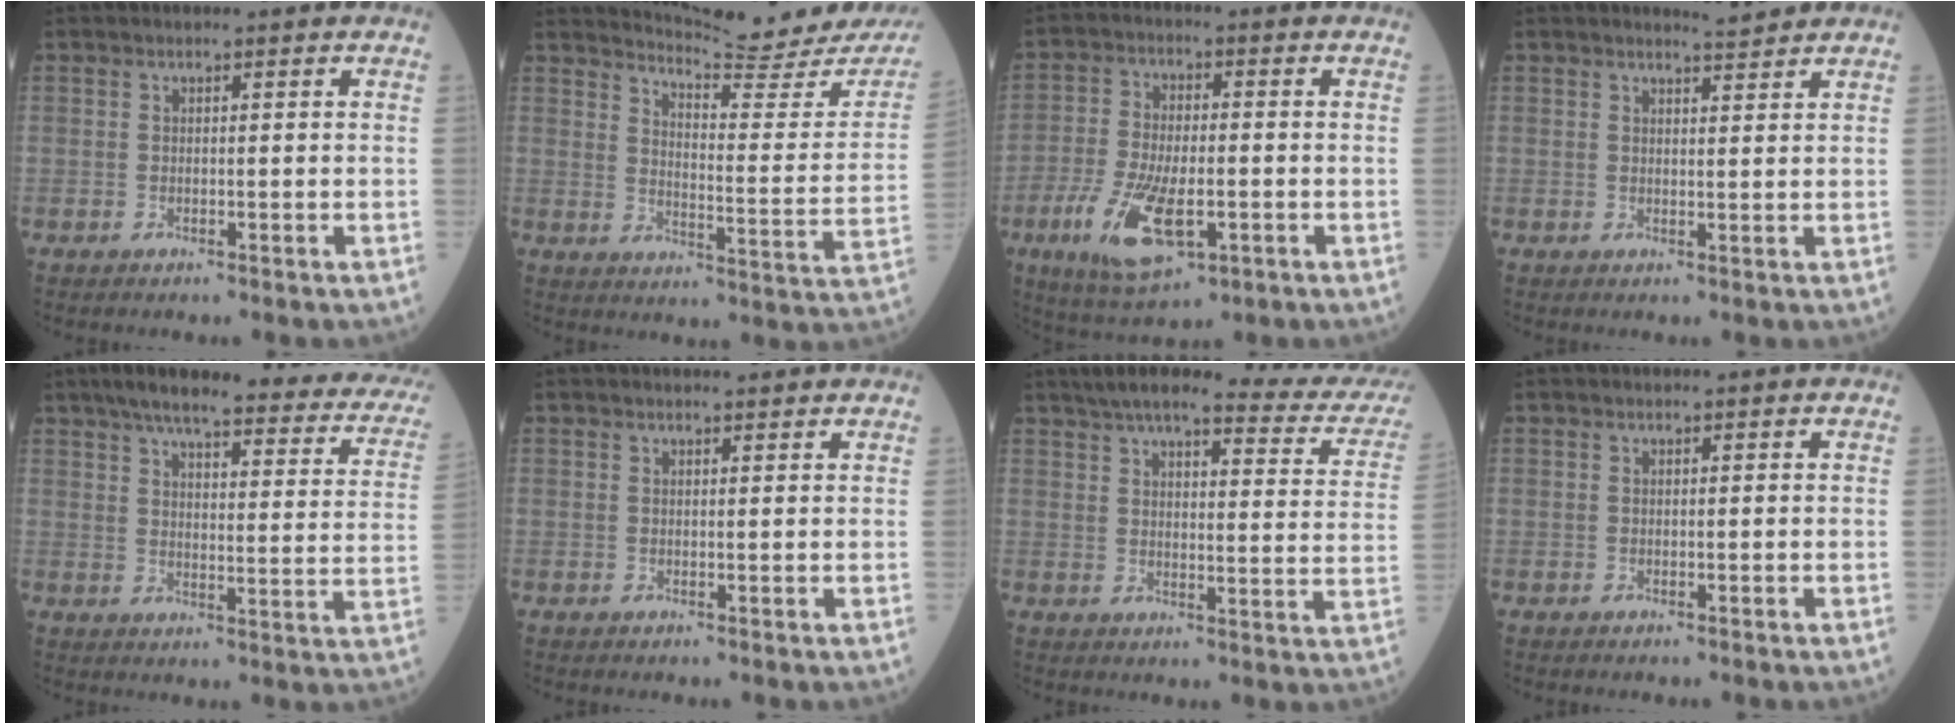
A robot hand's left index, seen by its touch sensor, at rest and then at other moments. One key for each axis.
{"total": 18.1, "fx": 17.7, "fy": 0.3, "fz": 3.9, "tx": -0.058, "ty": -0.104, "tz": 0.211}
{"total": 11.3, "fx": -4.0, "fy": 4.4, "fz": 9.6, "tx": -0.194, "ty": -0.013, "tz": -0.067}
{"total": 2.2, "fx": 2.2, "fy": -0.2, "fz": 0.1, "tx": -0.008, "ty": -0.007, "tz": 0.035}
{"total": 27.4, "fx": 22.4, "fy": 5.1, "fz": 14.8, "tx": -0.201, "ty": -0.011, "tz": 0.261}
{"total": 1.8, "fx": 1.8, "fy": 0.1, "fz": 0.4, "tx": -0.009, "ty": 0.003, "tz": 0.023}
{"total": 24.4, "fx": 21.8, "fy": 3.2, "fz": 10.6, "tx": -0.140, "ty": -0.037, "tz": 0.251}
{"total": 0.0}